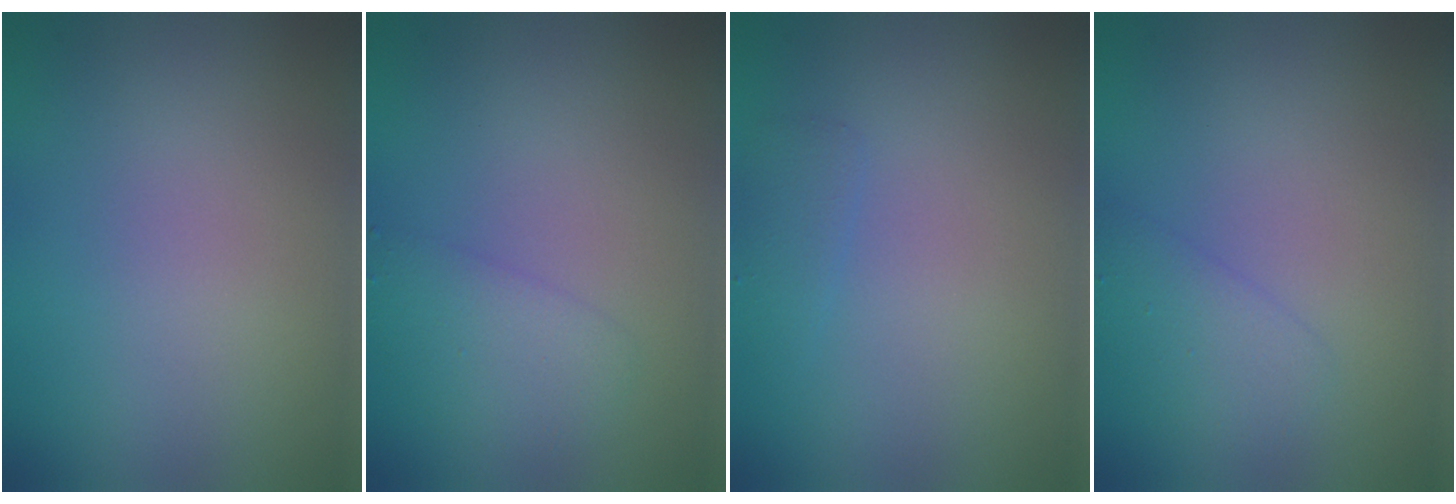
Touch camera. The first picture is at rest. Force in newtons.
{"total": 2.1, "press": 2.1, "slide": 0.1}
{"total": 1.0, "press": 1.0, "slide": 0.1}
{"total": 1.9, "press": 1.9, "slide": 0.1}